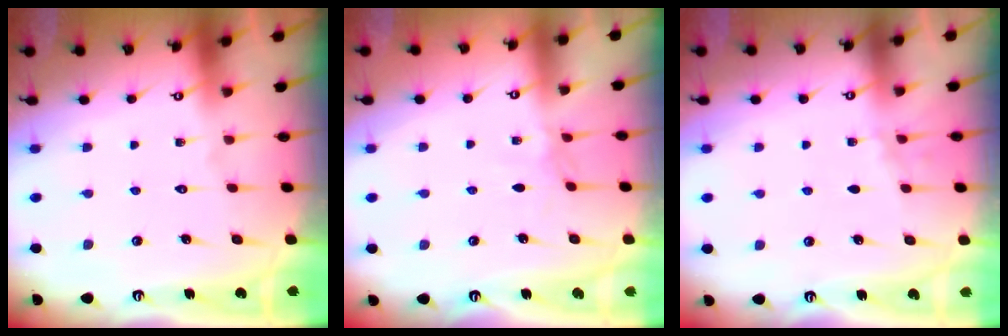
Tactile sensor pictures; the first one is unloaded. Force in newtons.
{"total": 2.9, "press": 2.9, "slide": 0.5}
{"total": 2.2, "press": 1.4, "slide": 1.7}